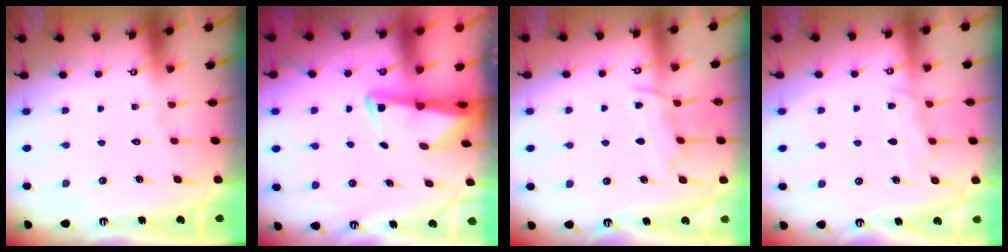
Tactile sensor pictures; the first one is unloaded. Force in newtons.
{"total": 2.3, "press": 2.3, "slide": 0.4}
{"total": 8.2, "press": 8.2, "slide": 0.7}
{"total": 5.2, "press": 5.2, "slide": 0.6}